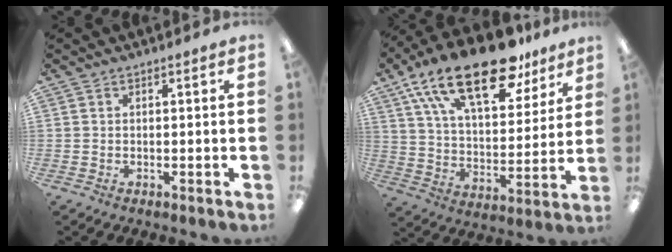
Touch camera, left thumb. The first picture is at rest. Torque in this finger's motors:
{"motor_torque": [1.85, 1.58, 1.95, -0.82, 0.44]}